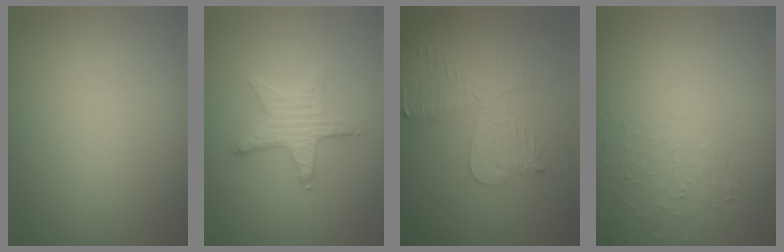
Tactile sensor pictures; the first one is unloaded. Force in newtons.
{"total": 2.9, "press": 2.8, "slide": 0.8}
{"total": 4.4, "press": 3.8, "slide": 2.1}
{"total": 1.4, "press": 0.6, "slide": 1.3}